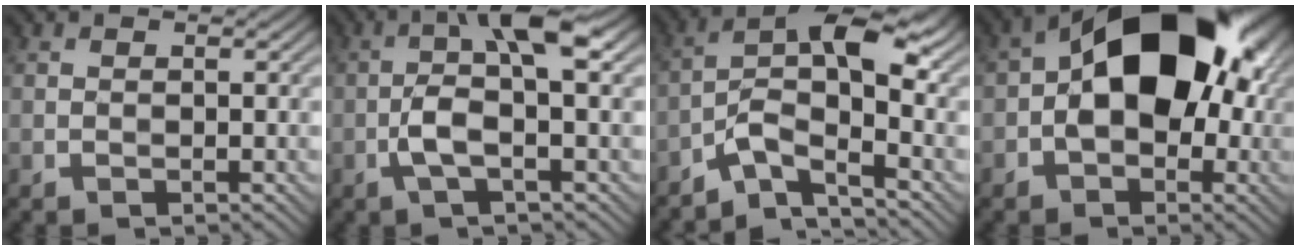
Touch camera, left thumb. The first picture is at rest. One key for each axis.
{"total": 6.5, "fx": -0.5, "fy": 1.7, "fz": 6.3, "tx": -0.122, "ty": 0.016, "tz": -0.020}
{"total": 7.1, "fx": -3.3, "fy": 2.2, "fz": 5.8, "tx": -0.093, "ty": 0.012, "tz": -0.074}
{"total": 16.6, "fx": 0.9, "fy": 10.4, "fz": 12.9, "tx": -0.158, "ty": 0.026, "tz": -0.005}